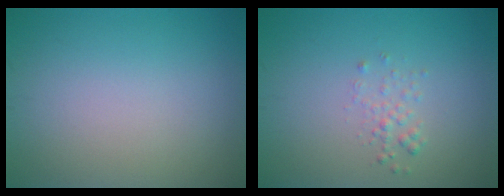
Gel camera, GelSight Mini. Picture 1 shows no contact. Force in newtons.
{"total": 1.1, "press": 1.1, "slide": 0.1}